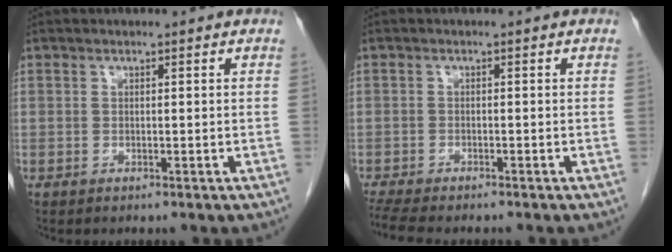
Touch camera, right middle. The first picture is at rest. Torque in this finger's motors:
{"motor_torque": [0.29, -0.19, 0.05, 0.04]}